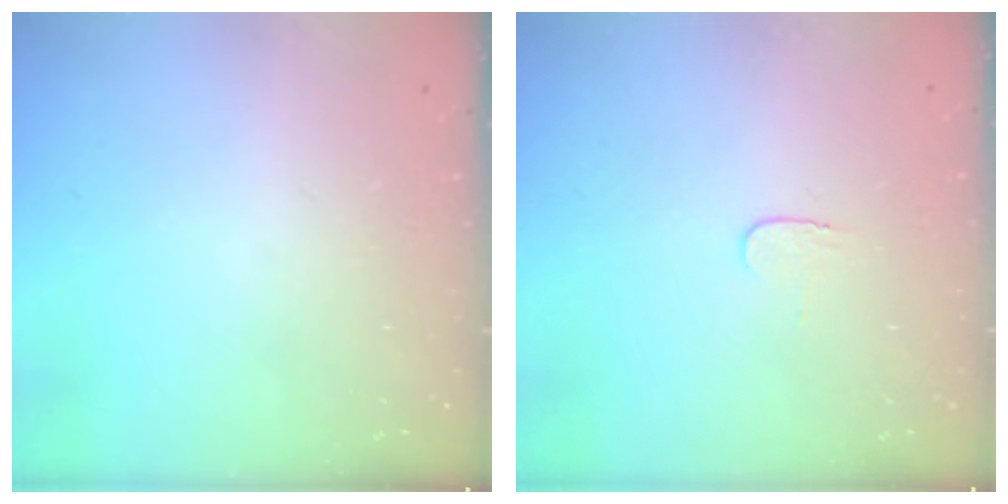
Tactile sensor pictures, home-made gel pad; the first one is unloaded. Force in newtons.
{"total": 3.7, "press": 3.7, "slide": 0.4}